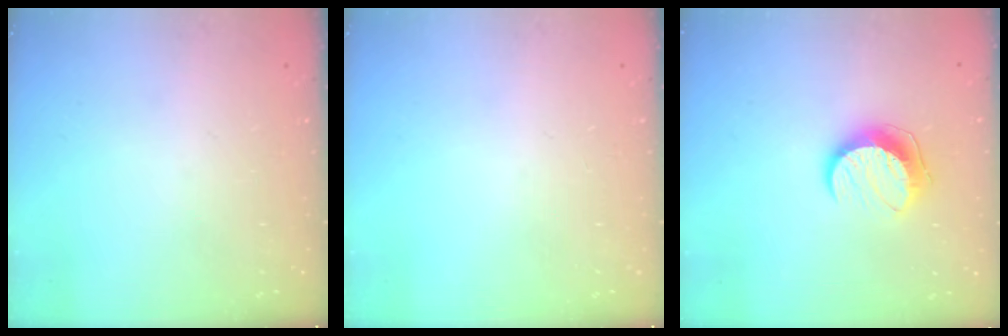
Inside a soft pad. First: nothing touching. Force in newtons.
{"total": 0.0}
{"total": 10.2, "press": 10.2, "slide": 0.5}